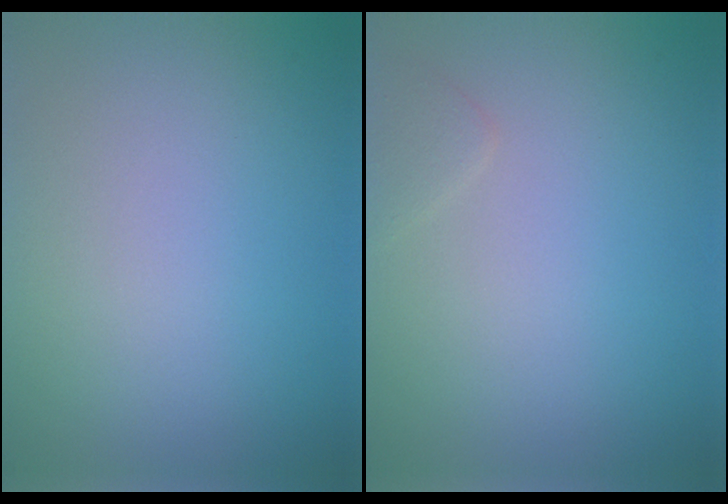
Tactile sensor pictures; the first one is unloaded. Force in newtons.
{"total": 0.9, "press": 0.9, "slide": 0.0}